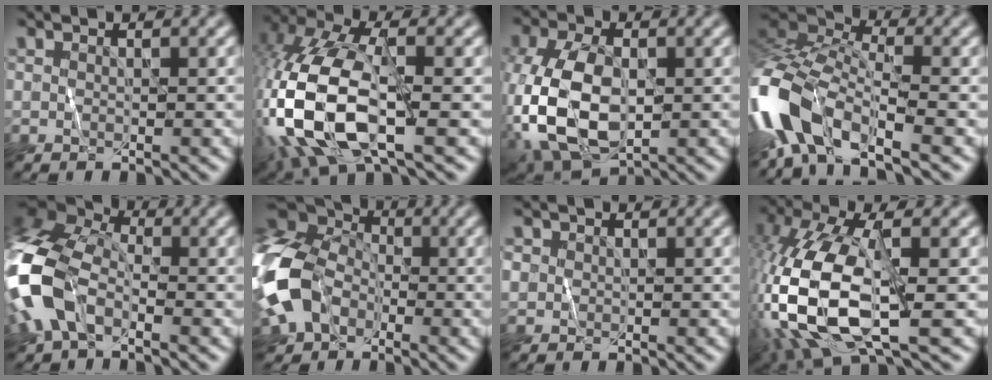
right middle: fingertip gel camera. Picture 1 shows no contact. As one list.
[{"total": 13.5, "force": [-3.2, 5.9, 11.7], "torque": [-0.273, 0.000, -0.070]}, {"total": 11.1, "force": [-2.3, 6.4, 8.8], "torque": [-0.201, -0.006, -0.049]}, {"total": 10.6, "force": [-5.8, 4.6, 7.6], "torque": [-0.149, -0.002, -0.126]}, {"total": 11.5, "force": [-2.8, 7.2, 8.5], "torque": [-0.225, -0.004, -0.070]}, {"total": 12.3, "force": [-3.0, 9.7, 6.9], "torque": [-0.159, -0.021, -0.074]}, {"total": 1.4, "force": [0.2, 1.3, 0.1], "torque": [0.012, 0.003, 0.002]}, {"total": 12.2, "force": [-2.7, 5.4, 10.5], "torque": [-0.252, -0.012, -0.054]}]